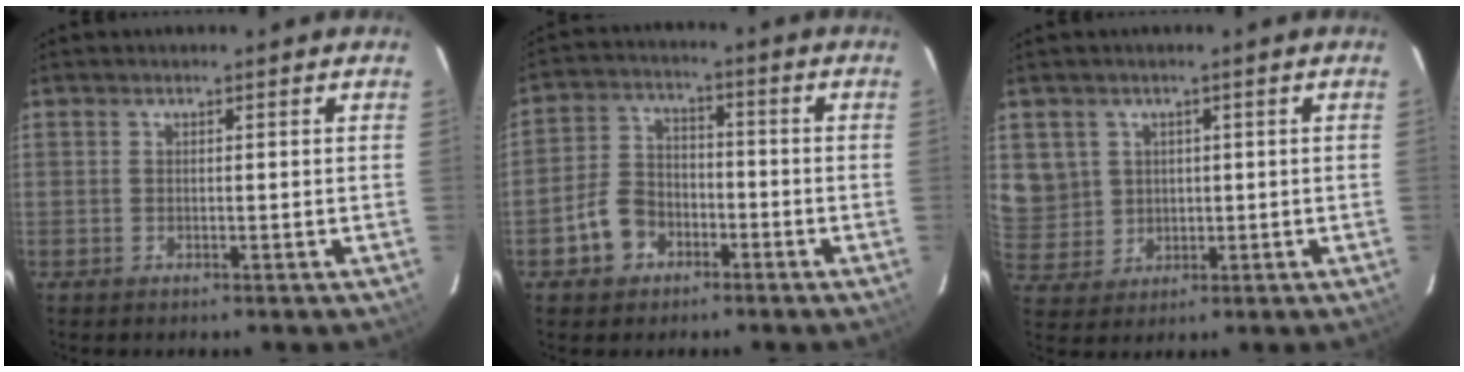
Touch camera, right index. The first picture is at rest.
{"total": 7.6, "force": [-3.7, 5.9, 3.0], "torque": [-0.076, 0.025, -0.060]}
{"total": 7.6, "force": [2.2, 7.1, 1.6], "torque": [-0.039, 0.006, 0.059]}